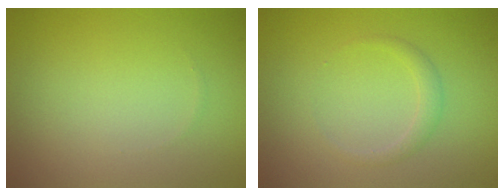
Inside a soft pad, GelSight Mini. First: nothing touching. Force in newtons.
{"total": 1.2, "press": 1.2, "slide": 0.1}